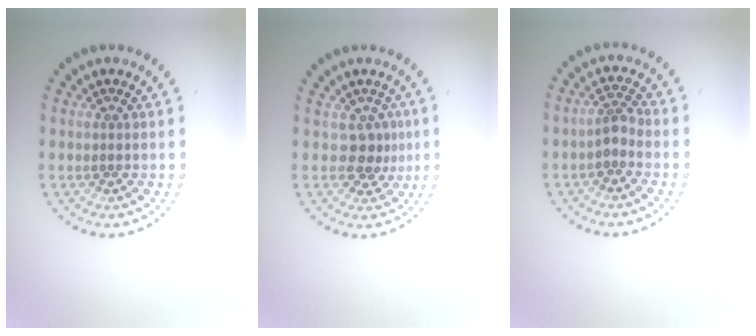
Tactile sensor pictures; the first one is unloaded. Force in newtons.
{"total": 2.4, "press": 1.6, "slide": 1.7}
{"total": 1.7, "press": 1.4, "slide": 0.8}